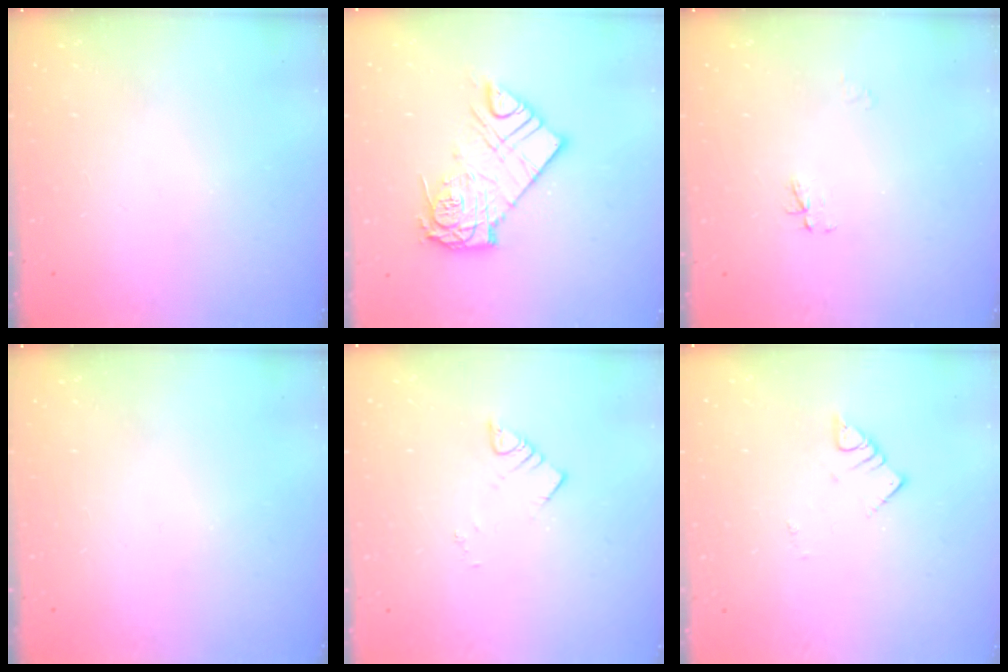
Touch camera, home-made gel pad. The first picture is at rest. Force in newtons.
{"total": 12.9, "press": 12.9, "slide": 1.0}
{"total": 3.0, "press": 3.0, "slide": 0.4}
{"total": 0.0}
{"total": 3.7, "press": 3.7, "slide": 0.5}
{"total": 2.6, "press": 2.6, "slide": 0.1}